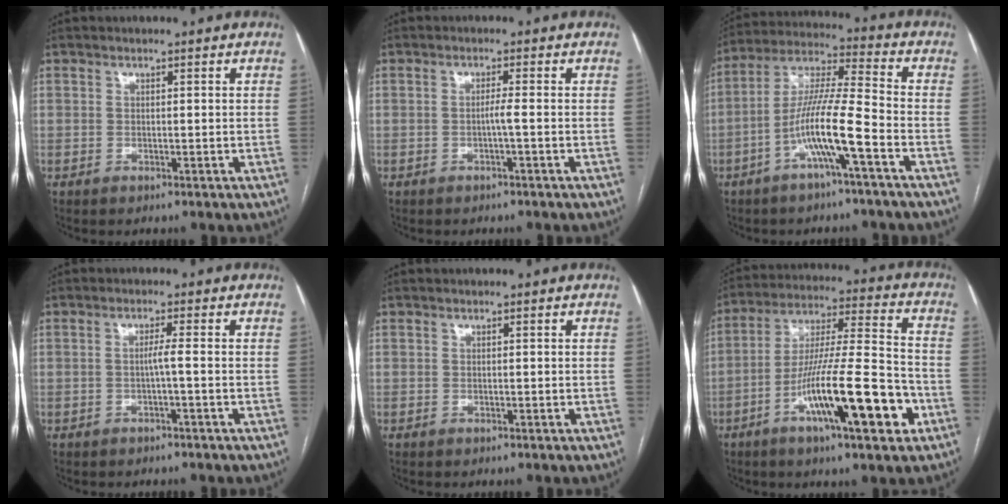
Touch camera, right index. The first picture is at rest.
{"total": 1.4, "force": [-0.5, -0.4, 1.2], "torque": [-0.021, 0.001, -0.010]}
{"total": 11.4, "force": [-4.6, 0.0, 10.4], "torque": [-0.204, 0.013, -0.088]}
{"total": 1.7, "force": [-0.4, -0.4, 1.6], "torque": [-0.029, 0.001, -0.008]}
{"total": 0.0}
{"total": 17.8, "force": [-7.2, 1.8, 16.2], "torque": [-0.277, -0.004, -0.117]}